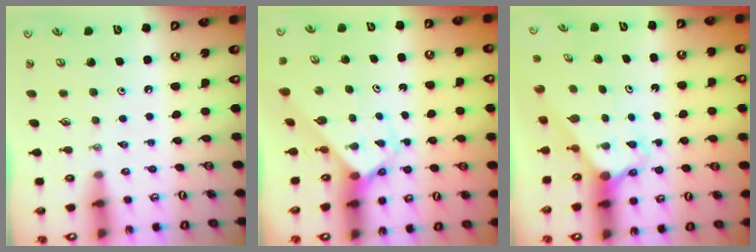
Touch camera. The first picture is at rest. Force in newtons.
{"total": 2.6, "press": 2.6, "slide": 0.2}
{"total": 2.6, "press": 2.6, "slide": 0.1}